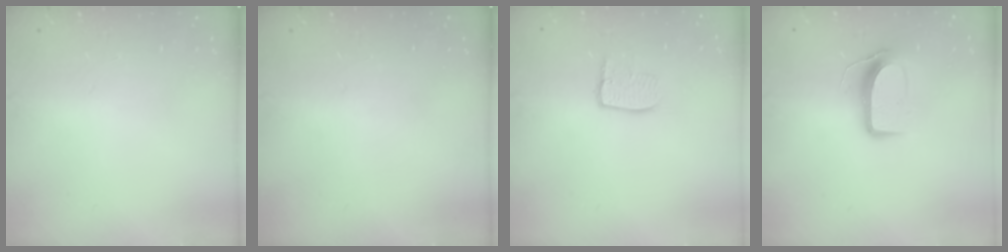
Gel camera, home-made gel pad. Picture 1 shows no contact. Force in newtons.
{"total": 0.0}
{"total": 6.9, "press": 6.9, "slide": 0.6}
{"total": 9.2, "press": 9.1, "slide": 0.9}